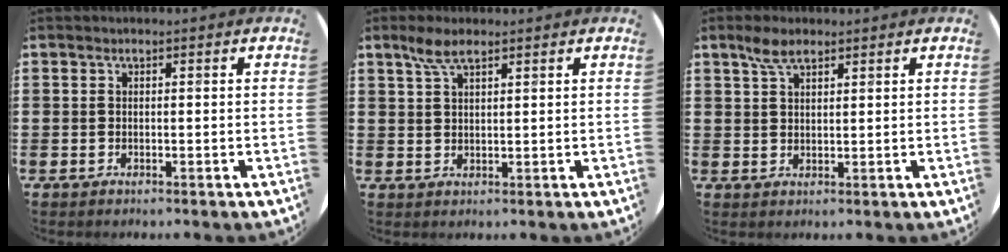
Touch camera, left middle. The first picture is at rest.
{"total": 3.8, "force": [2.6, 1.1, 2.5], "torque": [-0.056, 0.006, 0.047]}
{"total": 3.6, "force": [2.6, 1.5, 2.1], "torque": [-0.038, 0.004, 0.044]}